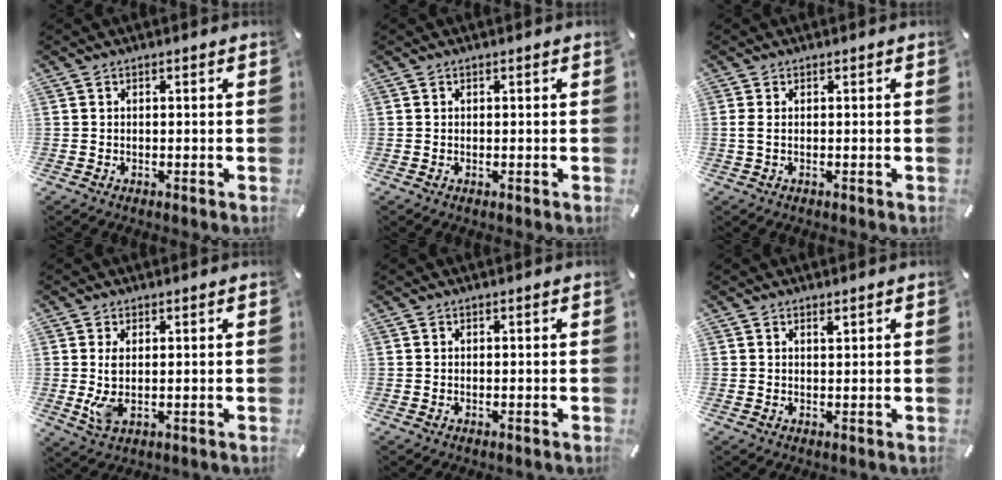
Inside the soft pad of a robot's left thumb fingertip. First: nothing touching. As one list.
[{"total": 0.0}, {"total": 1.3, "force": [0.0, 0.4, 1.3], "torque": [-0.026, 0.000, -0.001]}, {"total": 4.6, "force": [0.8, 2.2, 4.0], "torque": [-0.089, -0.009, 0.010]}, {"total": 0.0}, {"total": 0.9, "force": [0.9, 0.2, 0.3], "torque": [-0.007, -0.001, 0.016]}]